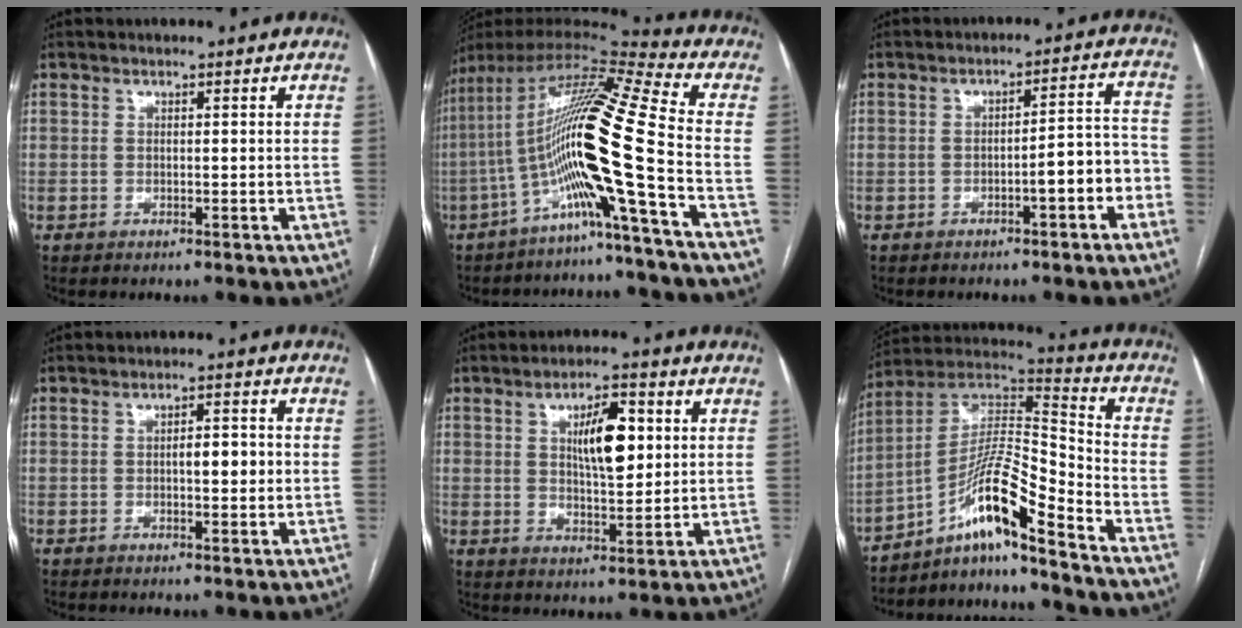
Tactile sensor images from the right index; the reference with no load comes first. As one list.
[{"total": 17.3, "force": [-5.1, -2.1, 16.4], "torque": [-0.306, 0.016, -0.109]}, {"total": 6.0, "force": [-2.8, 1.2, 5.2], "torque": [-0.061, 0.032, -0.036]}, {"total": 3.7, "force": [-0.2, 1.2, 3.5], "torque": [-0.054, 0.005, -0.003]}, {"total": 8.4, "force": [2.1, 2.7, 7.6], "torque": [-0.127, 0.007, 0.039]}, {"total": 13.1, "force": [-9.1, 0.1, 9.4], "torque": [-0.177, 0.023, -0.162]}]